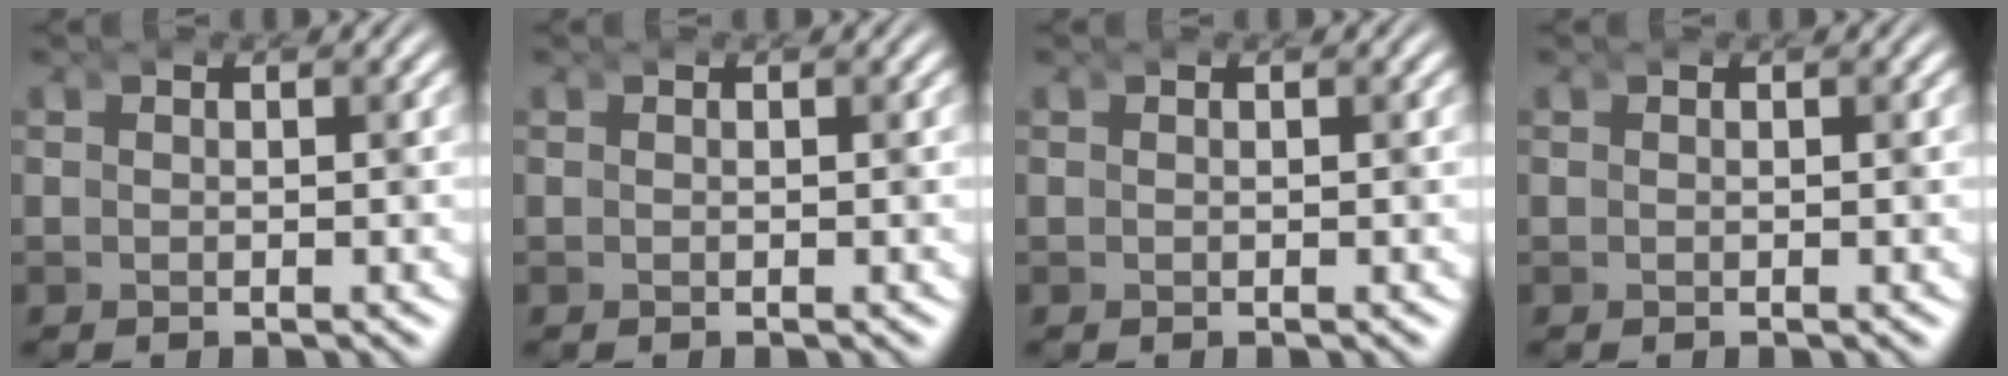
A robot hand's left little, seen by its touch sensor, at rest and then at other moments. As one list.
[{"total": 0.0}, {"total": 0.0}, {"total": 0.0}]